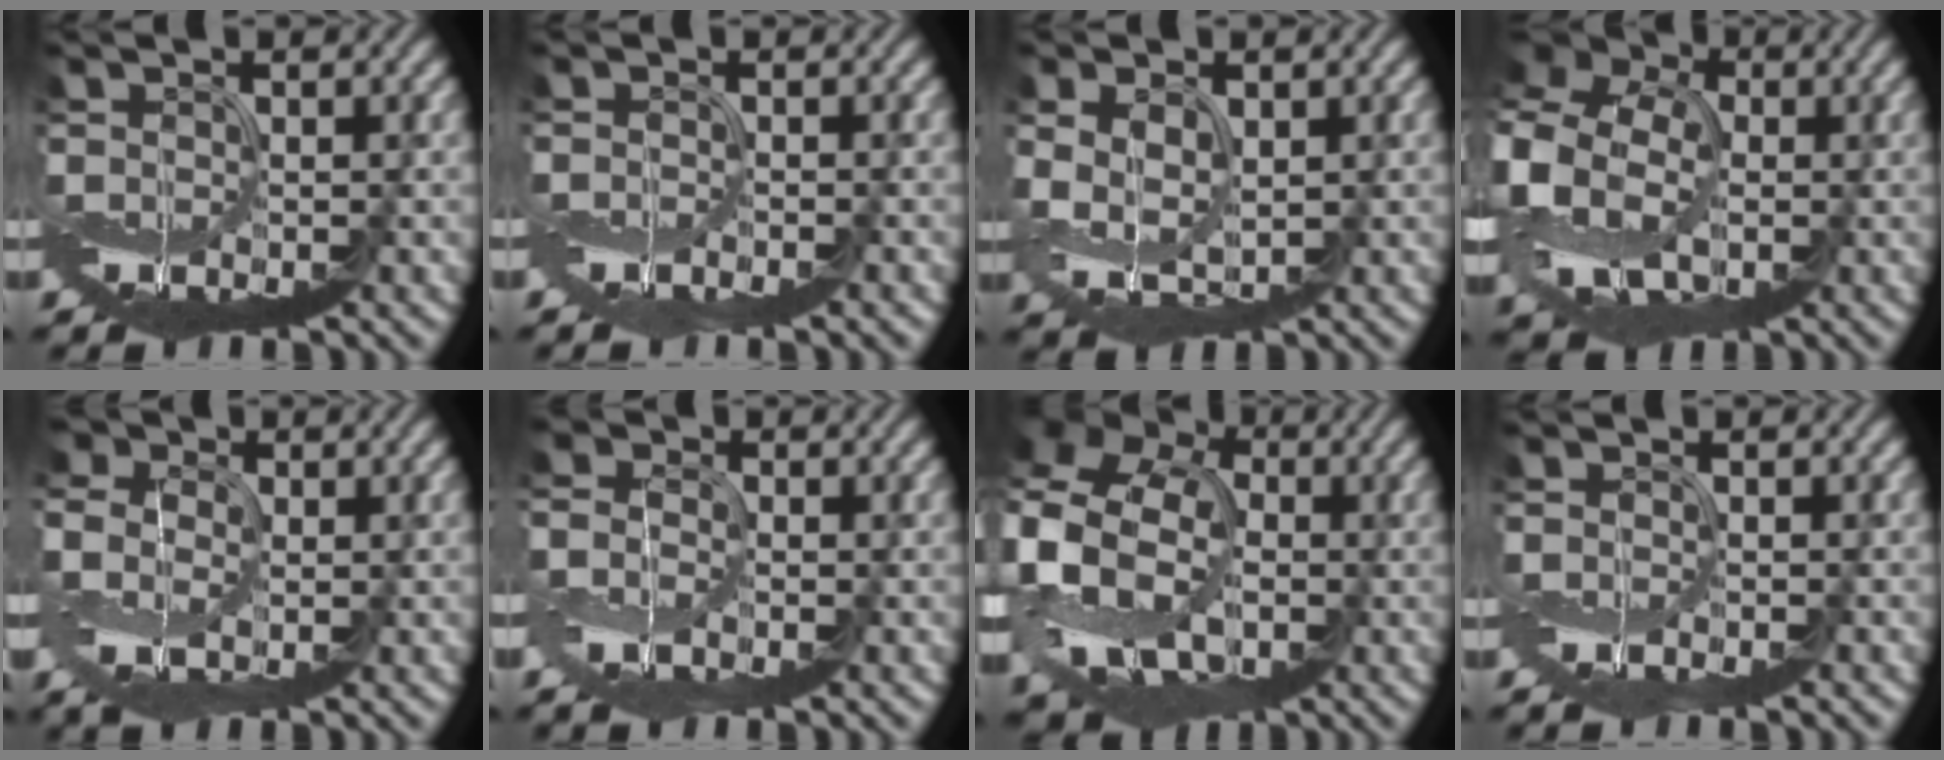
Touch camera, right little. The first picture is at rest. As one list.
[{"total": 1.4, "force": [-1.2, 0.1, 0.6], "torque": [-0.013, -0.004, -0.025]}, {"total": 3.4, "force": [0.7, 2.4, 2.3], "torque": [-0.059, 0.002, 0.020]}, {"total": 13.7, "force": [0.5, 10.6, 8.7], "torque": [-0.191, -0.001, -0.021]}, {"total": 7.5, "force": [0.2, 6.0, 4.5], "torque": [-0.131, 0.007, -0.006]}, {"total": 3.7, "force": [-0.9, 2.7, 2.3], "torque": [-0.067, -0.003, -0.018]}, {"total": 18.0, "force": [0.7, 14.7, 10.3], "torque": [-0.242, 0.001, -0.023]}, {"total": 1.3, "force": [-1.1, 0.3, 0.7], "torque": [-0.010, -0.004, -0.020]}]